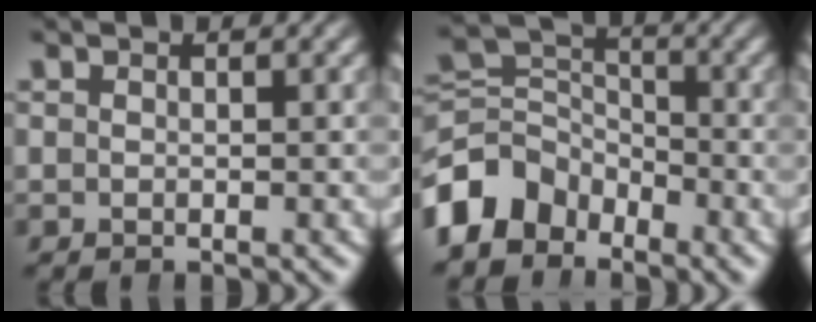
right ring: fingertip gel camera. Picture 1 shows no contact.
{"total": 9.1, "force": [-2.3, 7.8, 3.9], "torque": [-0.089, -0.028, -0.043]}